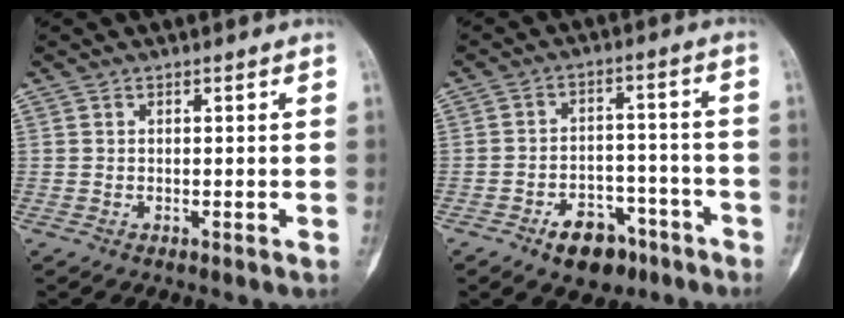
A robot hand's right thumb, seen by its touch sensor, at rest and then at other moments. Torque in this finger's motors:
{"motor_torque": [1.41, 0.58, 0.85, -0.47, 0.17]}